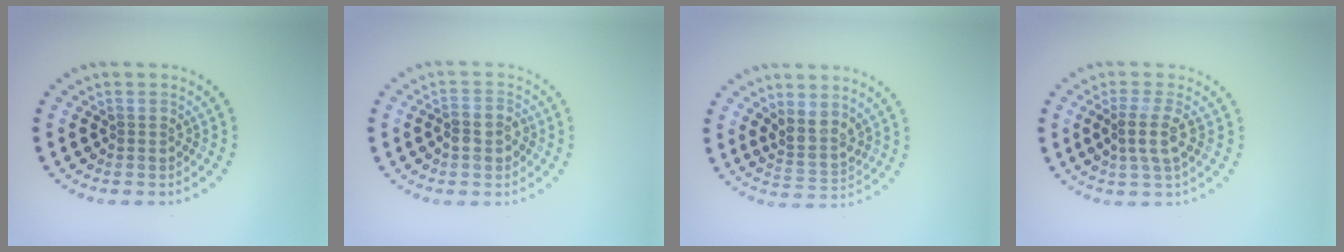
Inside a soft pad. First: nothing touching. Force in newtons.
{"total": 2.2, "press": 2.1, "slide": 0.8}
{"total": 2.5, "press": 2.1, "slide": 1.4}
{"total": 2.5, "press": 1.9, "slide": 1.6}